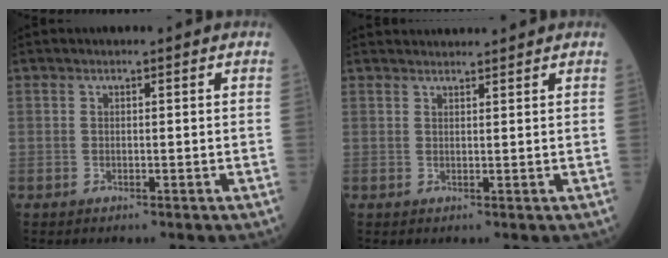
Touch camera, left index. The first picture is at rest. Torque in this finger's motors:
{"motor_torque": [1.05, -1.09, 0.28, 0.07]}